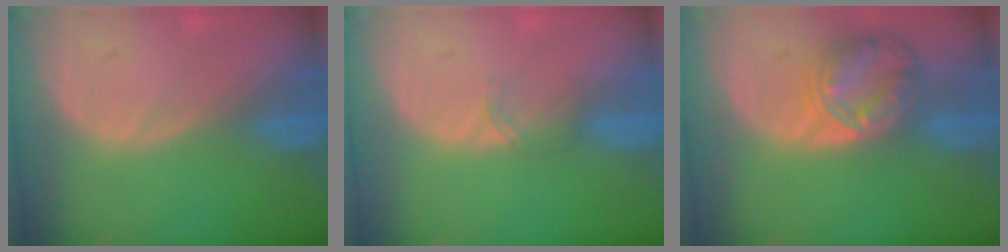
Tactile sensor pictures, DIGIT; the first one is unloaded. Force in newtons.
{"total": 1.3, "press": 1.2, "slide": 0.2}
{"total": 8.2, "press": 7.0, "slide": 4.3}